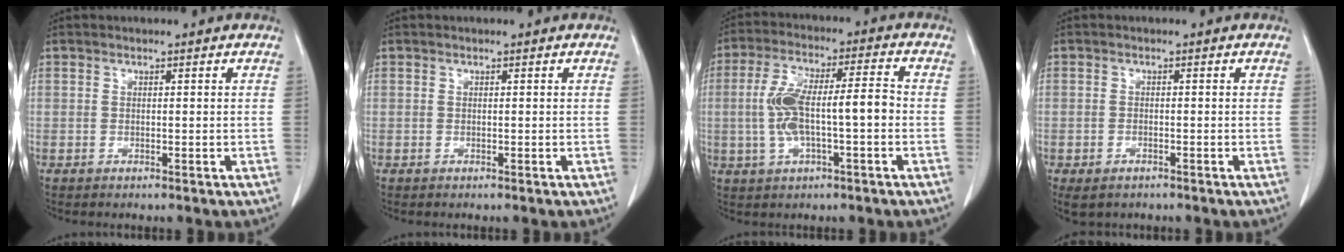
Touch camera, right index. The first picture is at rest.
{"total": 0.0}
{"total": 10.8, "force": [-1.2, 2.7, 10.4], "torque": [-0.205, 0.025, -0.017]}
{"total": 2.6, "force": [-1.5, 1.5, 1.4], "torque": [-0.031, -0.005, -0.016]}